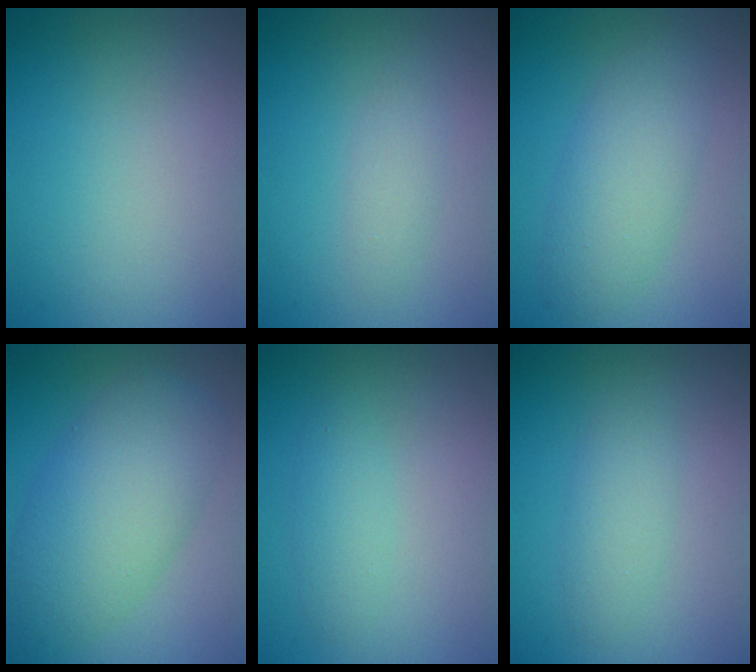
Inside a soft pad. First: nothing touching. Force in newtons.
{"total": 1.4, "press": 1.4, "slide": 0.1}
{"total": 4.4, "press": 4.4, "slide": 0.2}
{"total": 7.9, "press": 7.9, "slide": 0.3}
{"total": 1.6, "press": 1.6, "slide": 0.0}
{"total": 2.2, "press": 2.2, "slide": 0.2}